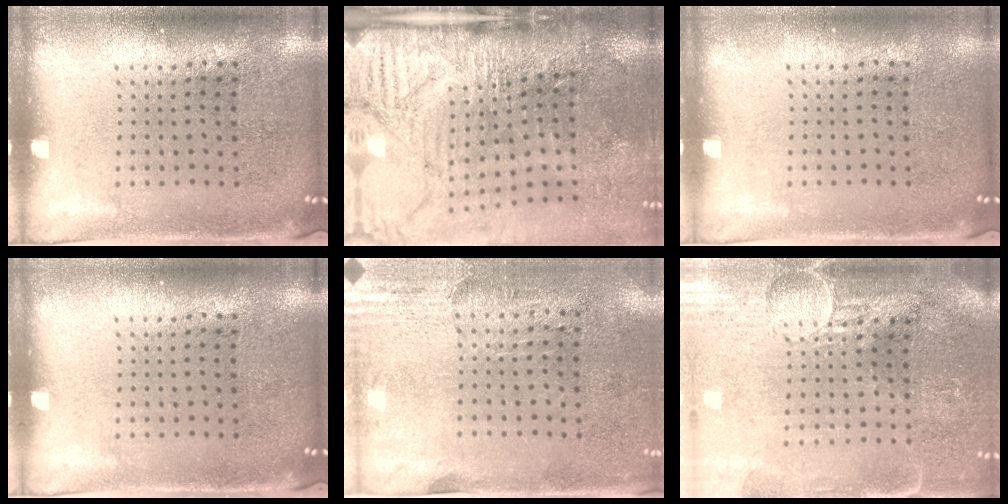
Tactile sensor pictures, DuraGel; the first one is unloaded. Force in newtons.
{"total": 4.7, "press": 4.0, "slide": 2.5}
{"total": 0.0}
{"total": 0.0}
{"total": 2.9, "press": 2.5, "slide": 1.5}
{"total": 3.9, "press": 3.4, "slide": 1.9}